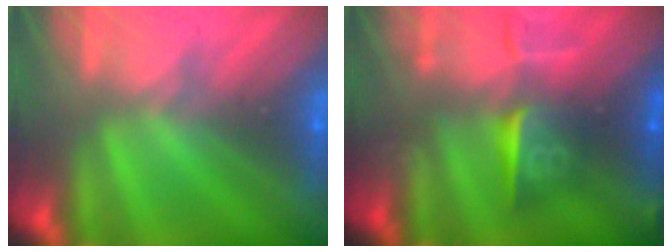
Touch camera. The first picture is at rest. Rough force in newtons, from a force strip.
{"total": 8.9}